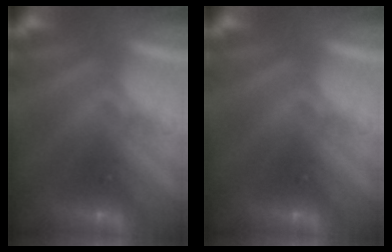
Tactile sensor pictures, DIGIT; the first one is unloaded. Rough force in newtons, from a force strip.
{"total": 0.0}